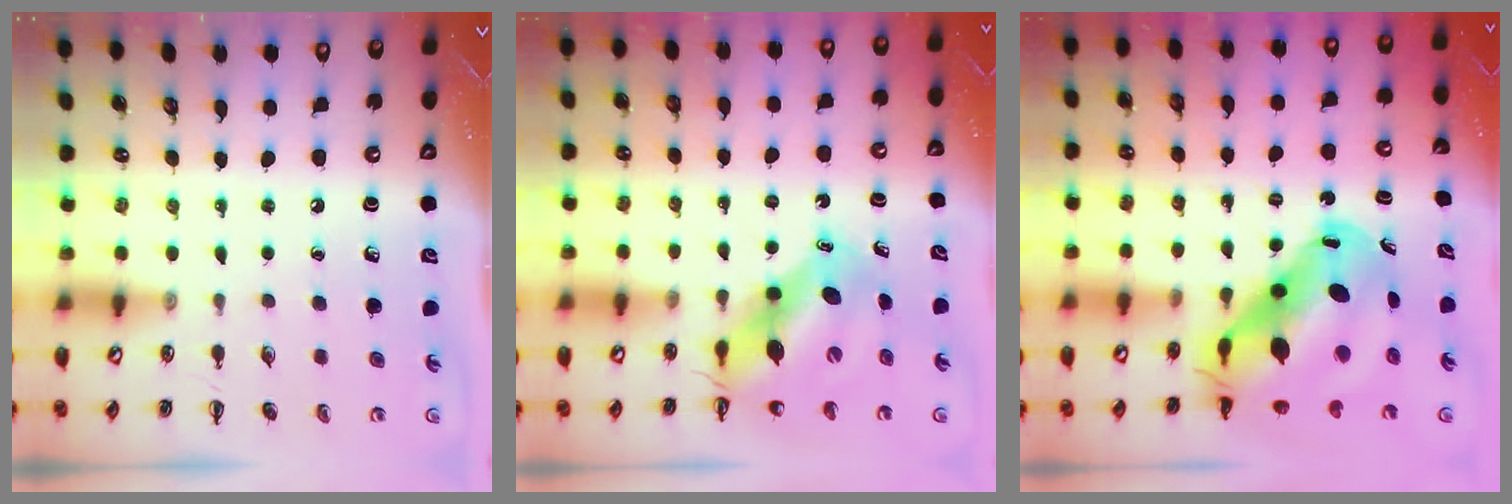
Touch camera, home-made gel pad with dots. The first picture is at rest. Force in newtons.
{"total": 10.6, "press": 10.2, "slide": 3.0}
{"total": 17.3, "press": 16.7, "slide": 4.7}